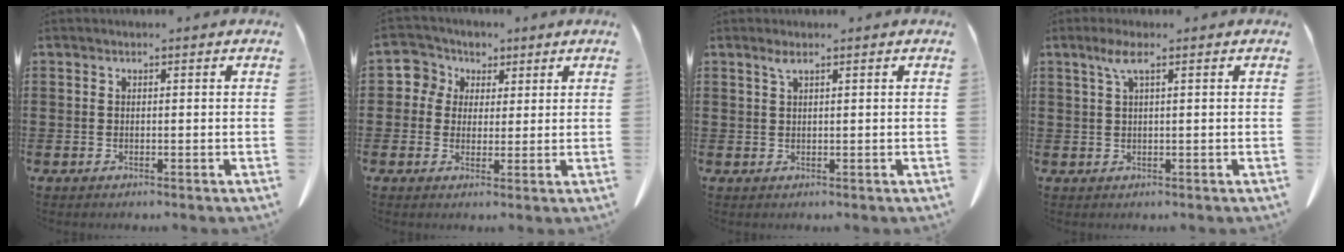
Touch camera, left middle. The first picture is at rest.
{"total": 4.7, "force": [1.7, 4.3, 0.5], "torque": [-0.030, 0.003, 0.025]}
{"total": 1.3, "force": [0.8, 0.2, 1.1], "torque": [-0.024, 0.000, 0.014]}
{"total": 2.9, "force": [1.2, 0.4, 2.7], "torque": [-0.057, 0.005, 0.020]}